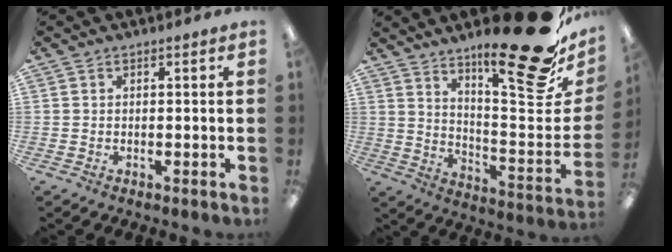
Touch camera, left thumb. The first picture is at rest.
{"total": 25.0, "force": [17.7, 6.1, 16.6], "torque": [-0.225, -0.130, 0.282]}